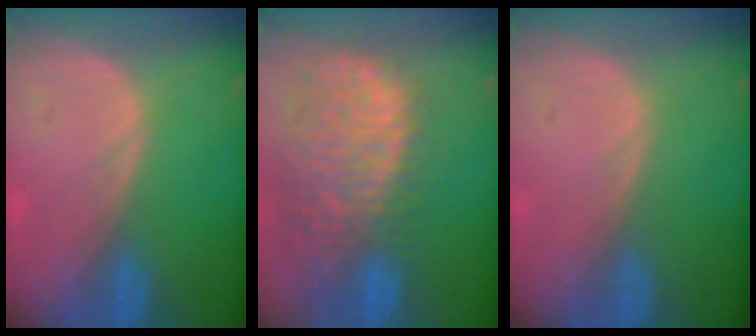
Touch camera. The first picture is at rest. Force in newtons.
{"total": 13.7, "press": 11.2, "slide": 7.9}
{"total": 0.0}